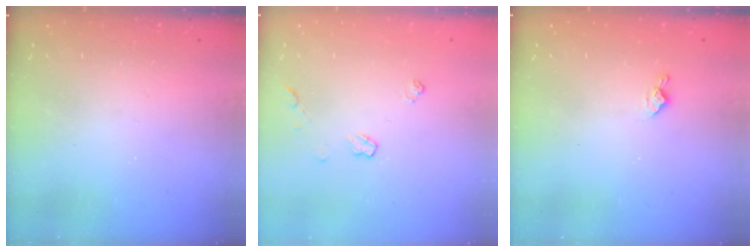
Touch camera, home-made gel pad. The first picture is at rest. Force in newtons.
{"total": 5.2, "press": 5.1, "slide": 0.7}
{"total": 6.8, "press": 6.7, "slide": 0.5}